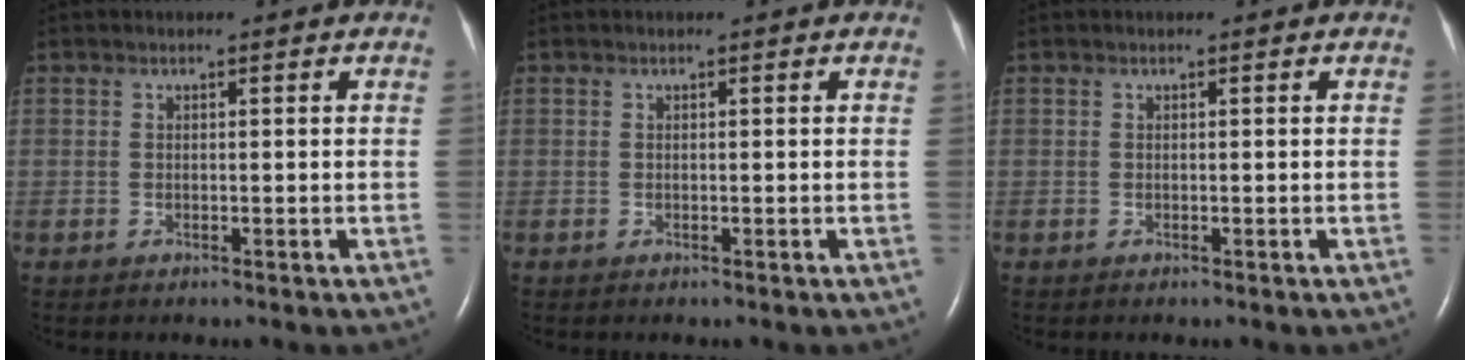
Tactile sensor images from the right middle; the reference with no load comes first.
{"total": 0.0}
{"total": 0.0}